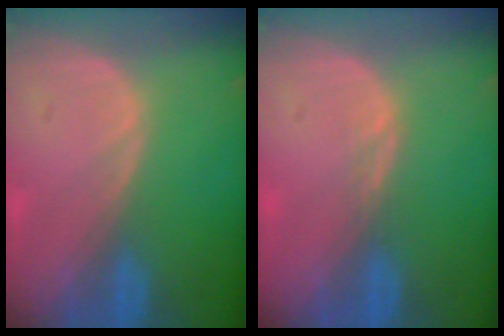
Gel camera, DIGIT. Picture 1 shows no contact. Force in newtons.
{"total": 1.0, "press": 0.8, "slide": 0.7}